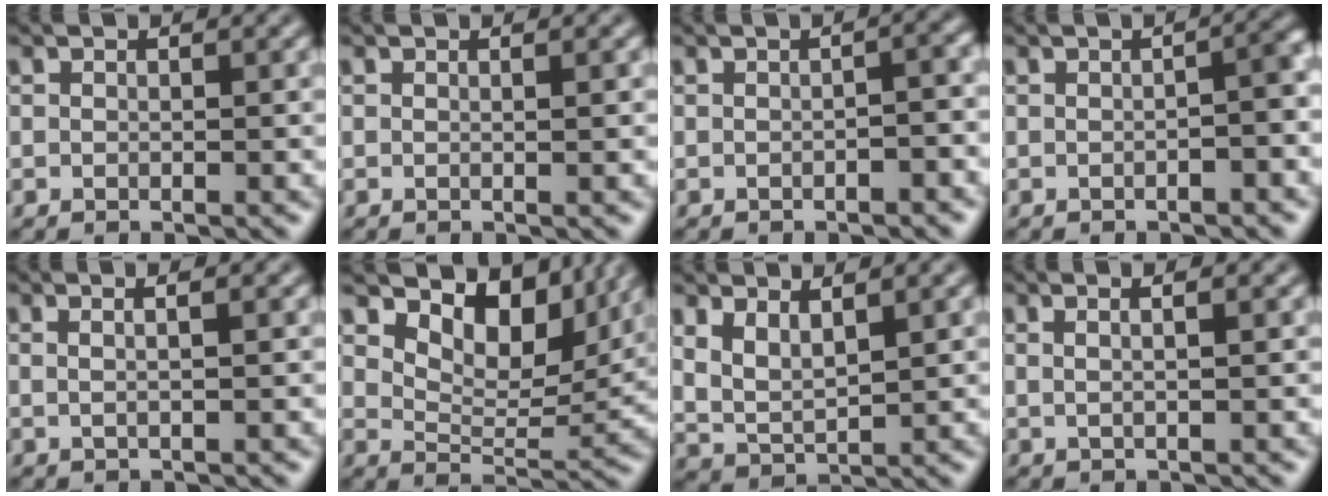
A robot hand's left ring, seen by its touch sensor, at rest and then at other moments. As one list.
[{"total": 1.0, "force": [0.4, 0.4, 0.8], "torque": [-0.001, 0.001, 0.002]}, {"total": 2.9, "force": [-0.3, 1.1, 2.7], "torque": [-0.018, 0.009, -0.005]}, {"total": 3.7, "force": [-0.4, 1.4, 3.4], "torque": [-0.022, 0.015, -0.003]}, {"total": 3.0, "force": [1.4, 1.4, 2.3], "torque": [-0.014, 0.010, -0.008]}, {"total": 9.2, "force": [6.0, 4.2, 5.6], "torque": [-0.084, -0.002, 0.098]}, {"total": 3.3, "force": [1.8, 1.6, 2.3], "torque": [-0.055, -0.009, 0.040]}, {"total": 3.3, "force": [1.6, 1.5, 2.4], "torque": [-0.015, 0.013, -0.006]}]